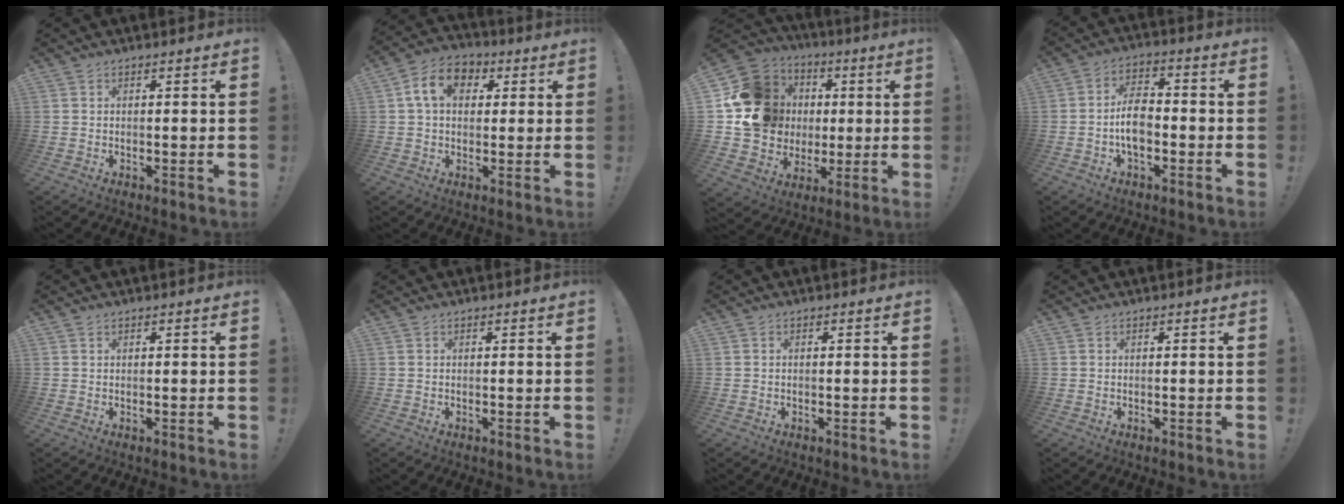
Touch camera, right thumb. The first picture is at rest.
{"total": 10.8, "force": [3.3, 7.8, 6.8], "torque": [-0.112, 0.013, 0.065]}
{"total": 19.1, "force": [2.8, 17.2, 7.9], "torque": [-0.124, 0.003, 0.093]}
{"total": 8.8, "force": [-2.1, 5.3, 6.7], "torque": [-0.124, 0.012, -0.037]}
{"total": 0.0}
{"total": 0.0}
{"total": 0.0}
{"total": 0.0}